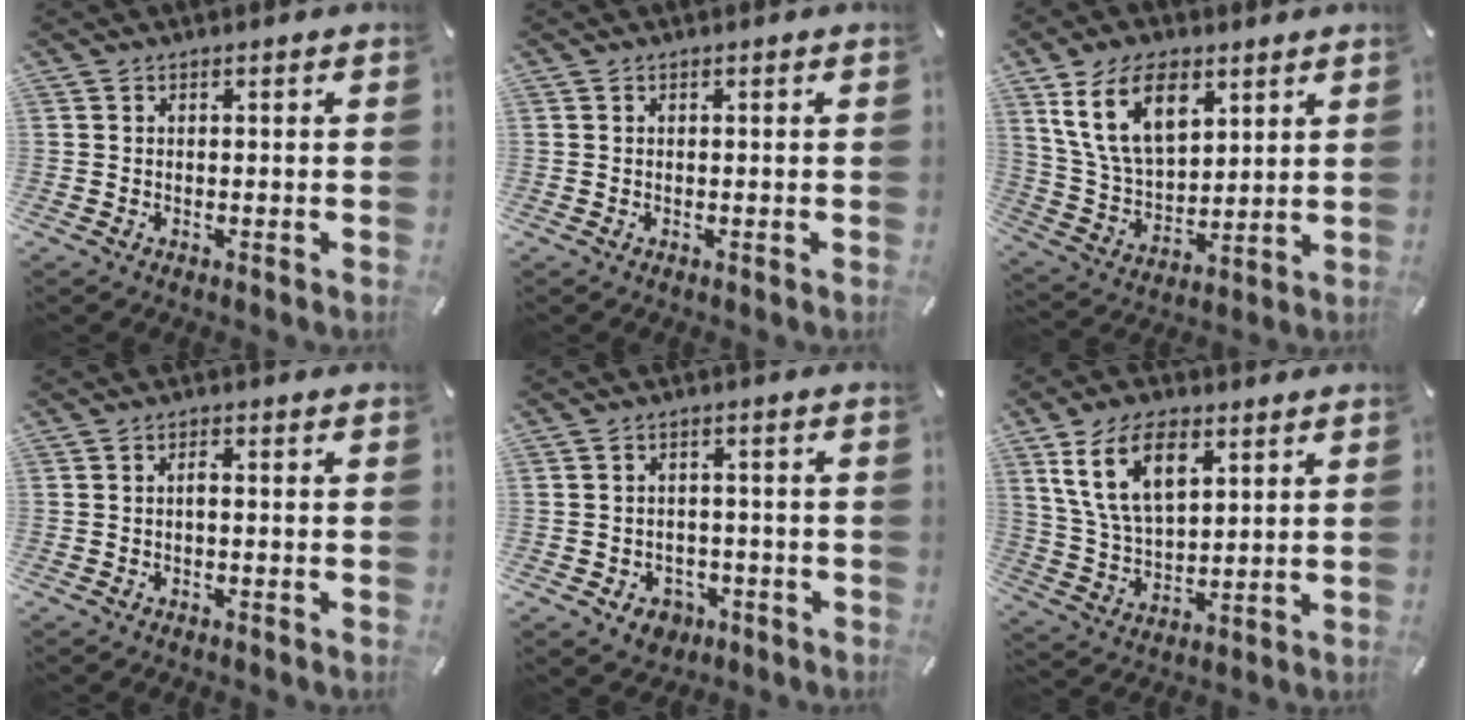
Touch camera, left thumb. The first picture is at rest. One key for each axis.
{"total": 0.0}
{"total": 15.5, "fx": 8.0, "fy": 9.4, "fz": 9.4, "tx": -0.204, "ty": -0.015, "tz": 0.146}
{"total": 1.5, "fx": -0.3, "fy": 0.4, "fz": 1.4, "tx": -0.028, "ty": 0.002, "tz": -0.007}
{"total": 4.9, "fx": -2.3, "fy": 3.9, "fz": 1.9, "tx": -0.036, "ty": 0.014, "tz": -0.040}
{"total": 13.3, "fx": 6.5, "fy": 7.5, "fz": 8.9, "tx": -0.203, "ty": -0.011, "tz": 0.114}